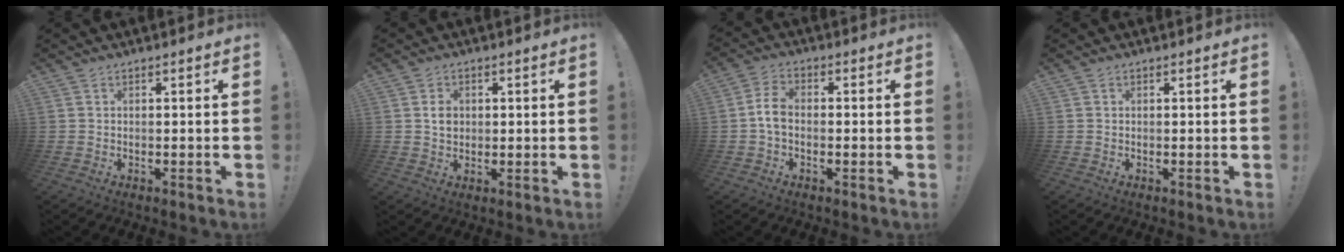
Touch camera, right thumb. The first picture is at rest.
{"total": 4.0, "force": [0.4, 3.2, 2.3], "torque": [-0.030, 0.001, 0.006]}
{"total": 5.9, "force": [-0.8, 3.6, 4.6], "torque": [-0.092, 0.012, -0.012]}
{"total": 0.0}